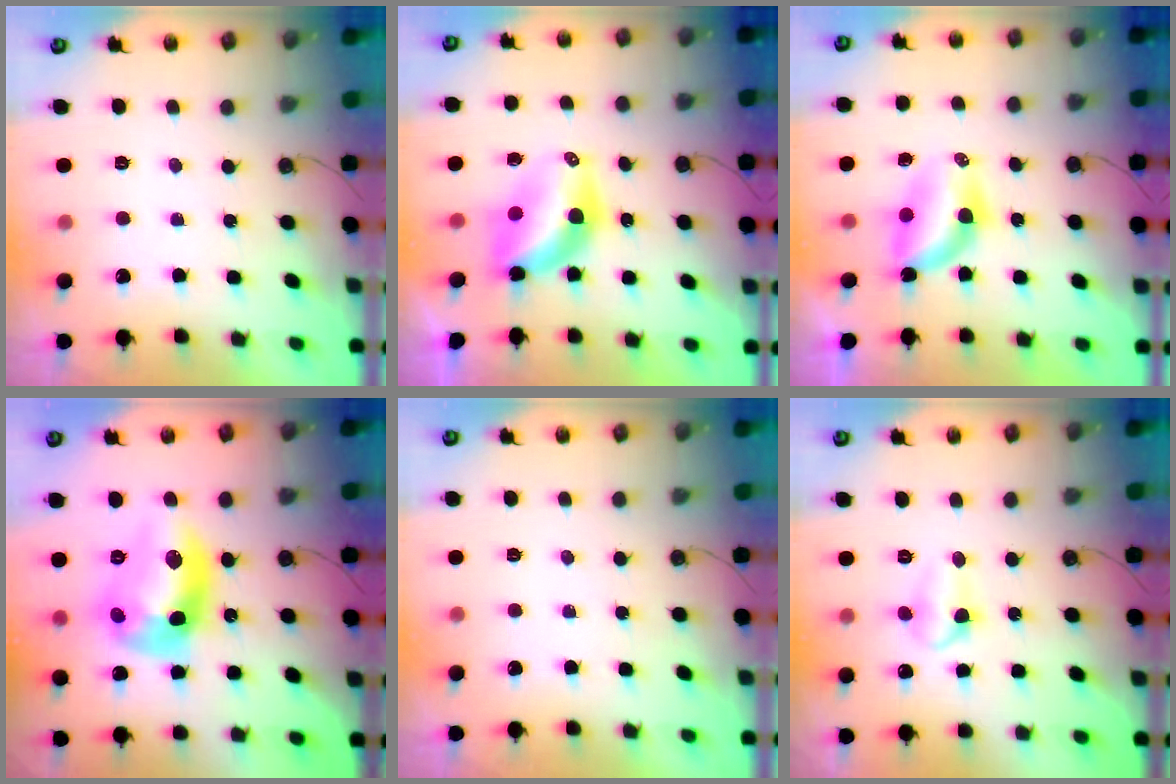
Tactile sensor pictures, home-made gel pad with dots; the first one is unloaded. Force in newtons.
{"total": 7.2, "press": 7.2, "slide": 0.5}
{"total": 7.8, "press": 7.0, "slide": 3.5}
{"total": 16.6, "press": 16.6, "slide": 1.0}
{"total": 0.0}
{"total": 7.7, "press": 6.6, "slide": 3.8}